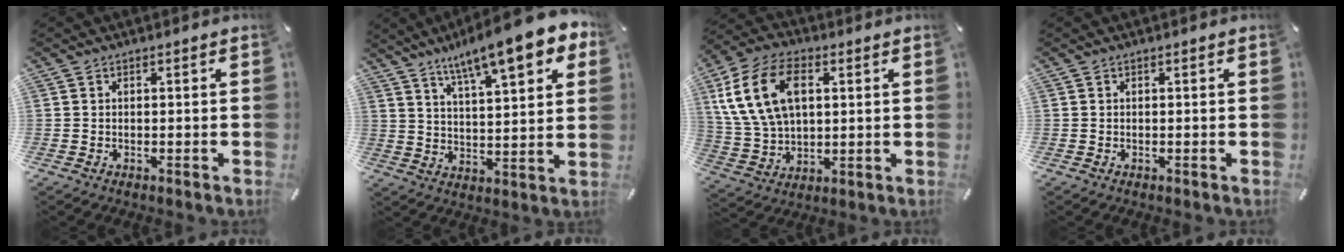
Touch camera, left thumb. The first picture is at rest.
{"total": 15.1, "force": [10.6, 3.5, 10.1], "torque": [-0.171, -0.052, 0.175]}
{"total": 15.8, "force": [4.4, 10.6, 10.9], "torque": [-0.255, 0.017, 0.082]}
{"total": 0.0}